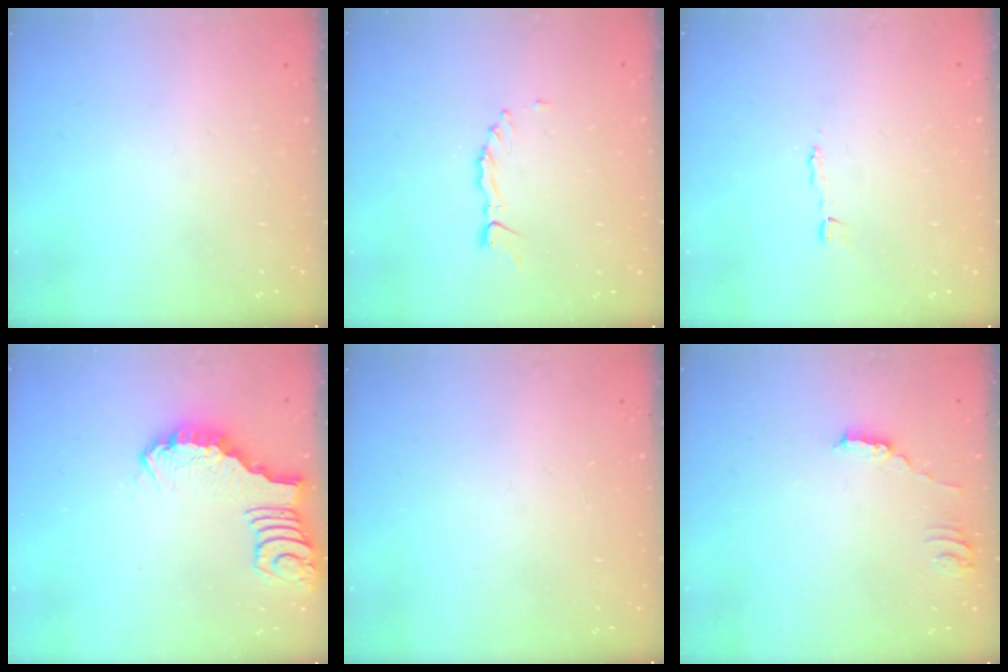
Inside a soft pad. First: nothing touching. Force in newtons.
{"total": 0.9, "press": 0.9, "slide": 0.1}
{"total": 2.1, "press": 2.1, "slide": 0.0}
{"total": 2.8, "press": 2.7, "slide": 0.4}
{"total": 0.0}
{"total": 2.5, "press": 2.5, "slide": 0.2}